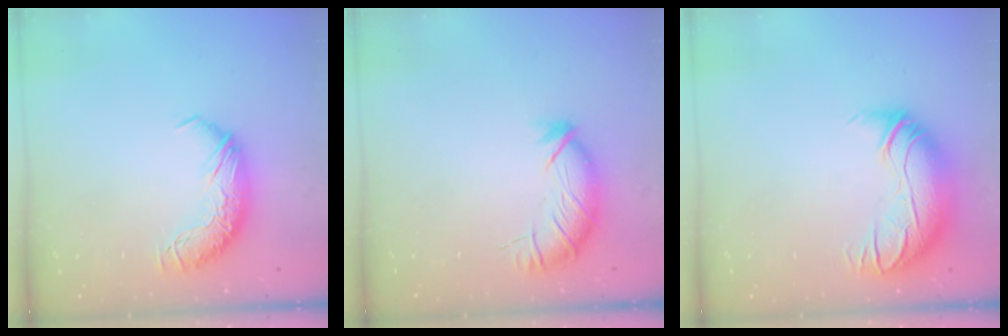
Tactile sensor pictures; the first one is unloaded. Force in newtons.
{"total": 3.8, "press": 3.8, "slide": 0.7}
{"total": 2.7, "press": 0.5, "slide": 2.7}